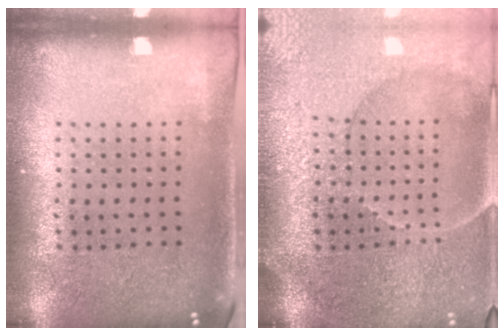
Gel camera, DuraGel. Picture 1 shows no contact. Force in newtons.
{"total": 3.8, "press": 3.6, "slide": 1.3}